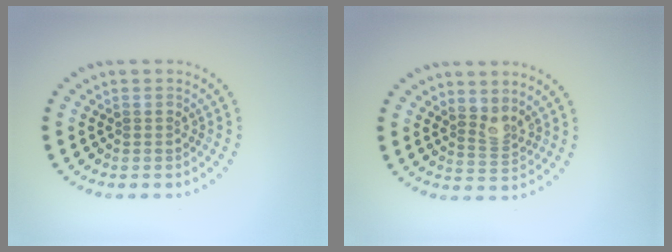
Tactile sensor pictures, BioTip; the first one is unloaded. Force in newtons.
{"total": 2.0, "press": 1.6, "slide": 1.3}